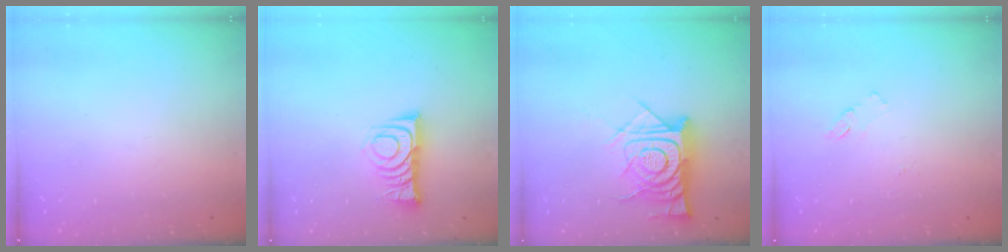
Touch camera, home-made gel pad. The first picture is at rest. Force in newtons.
{"total": 8.9, "press": 8.8, "slide": 0.9}
{"total": 14.5, "press": 14.4, "slide": 1.4}
{"total": 6.2, "press": 6.2, "slide": 0.5}